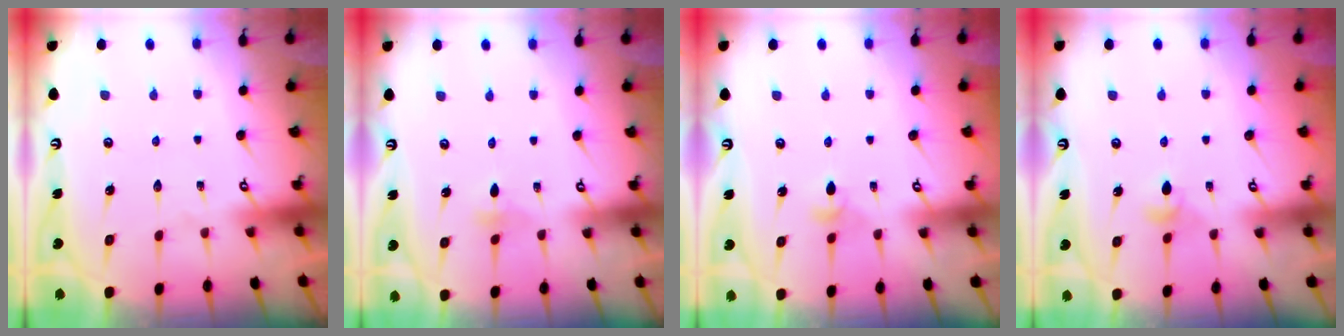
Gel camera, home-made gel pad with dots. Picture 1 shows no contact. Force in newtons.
{"total": 2.4, "press": 2.3, "slide": 0.7}
{"total": 3.6, "press": 3.5, "slide": 0.8}
{"total": 4.1, "press": 4.0, "slide": 0.9}